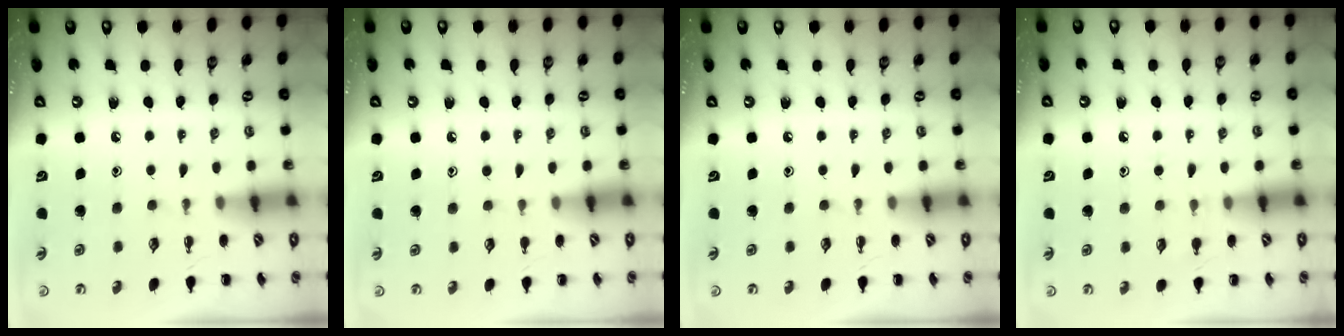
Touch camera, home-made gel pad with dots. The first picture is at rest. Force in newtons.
{"total": 4.7, "press": 4.5, "slide": 1.4}
{"total": 0.0}
{"total": 5.7, "press": 5.4, "slide": 1.7}